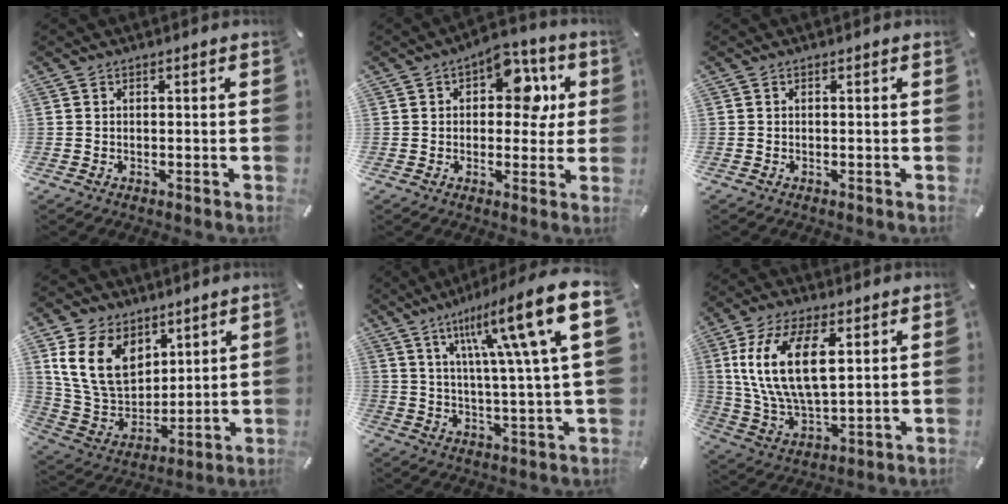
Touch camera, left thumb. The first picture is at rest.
{"total": 11.5, "force": [3.8, 7.4, 7.8], "torque": [-0.091, -0.011, 0.059]}
{"total": 0.0}
{"total": 16.2, "force": [7.2, 11.8, 8.5], "torque": [-0.199, -0.029, 0.139]}
{"total": 20.7, "force": [8.9, 3.0, 18.4], "torque": [-0.294, -0.043, 0.121]}
{"total": 16.7, "force": [5.2, 8.6, 13.3], "torque": [-0.295, -0.002, 0.090]}